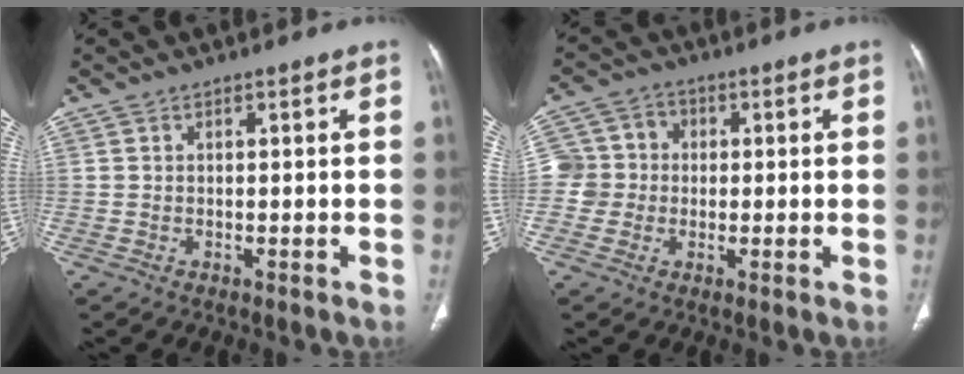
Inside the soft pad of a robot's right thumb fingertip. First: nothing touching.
{"total": 6.8, "force": [-0.2, 6.6, 1.6], "torque": [-0.002, 0.019, -0.013]}